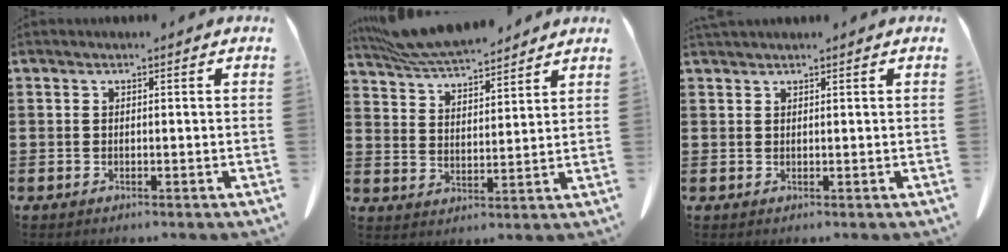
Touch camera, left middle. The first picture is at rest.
{"total": 7.8, "force": [7.2, 1.4, 2.5], "torque": [-0.076, -0.026, 0.132]}
{"total": 0.8, "force": [0.8, 0.1, 0.1], "torque": [-0.005, -0.001, 0.016]}